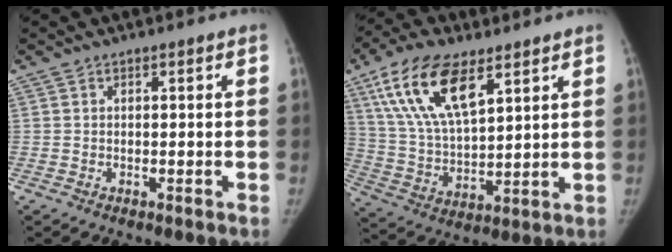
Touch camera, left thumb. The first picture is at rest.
{"total": 17.2, "force": [9.0, 7.6, 12.5], "torque": [-0.221, -0.025, 0.174]}